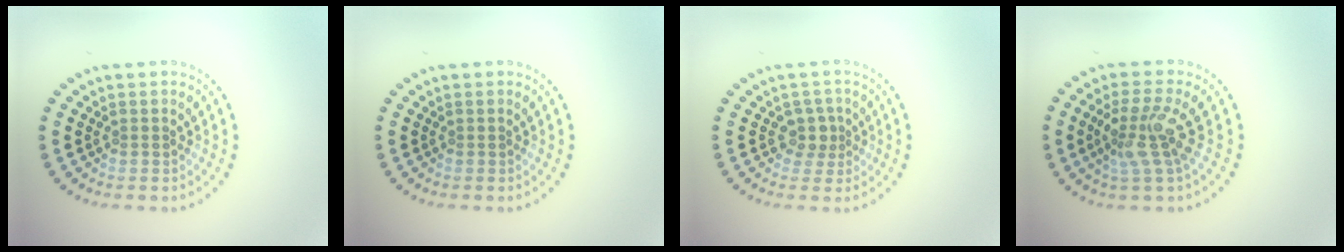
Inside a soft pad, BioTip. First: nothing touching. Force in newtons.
{"total": 0.0}
{"total": 1.8, "press": 1.5, "slide": 1.1}
{"total": 3.5, "press": 3.0, "slide": 1.9}